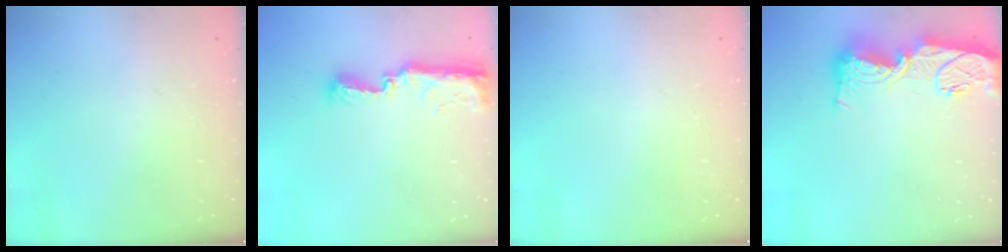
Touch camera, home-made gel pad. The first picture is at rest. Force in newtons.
{"total": 9.1, "press": 9.1, "slide": 0.8}
{"total": 0.0}
{"total": 18.5, "press": 18.4, "slide": 1.7}